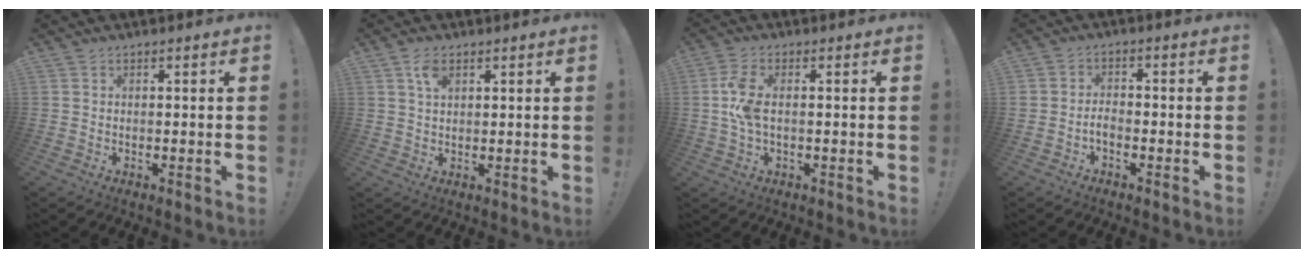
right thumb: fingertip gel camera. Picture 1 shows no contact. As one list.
[{"total": 4.3, "force": [2.3, 2.4, 2.8], "torque": [-0.045, -0.004, 0.039]}, {"total": 7.1, "force": [0.1, 3.0, 6.4], "torque": [-0.132, 0.002, 0.001]}, {"total": 2.6, "force": [-1.8, 1.4, 1.3], "torque": [-0.024, 0.008, -0.031]}]